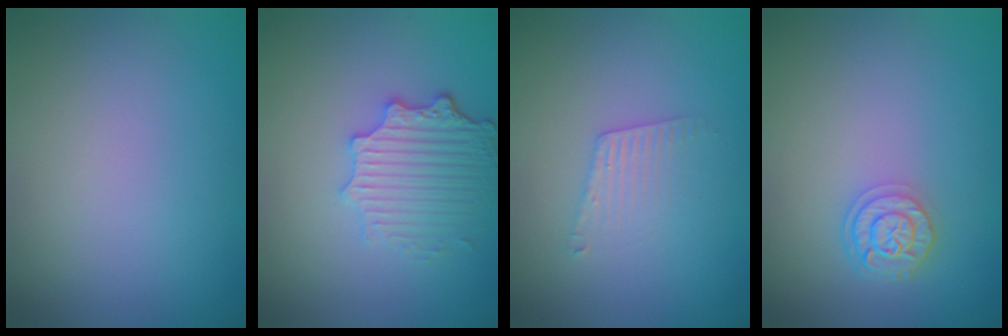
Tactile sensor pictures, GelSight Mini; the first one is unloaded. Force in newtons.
{"total": 3.9, "press": 3.2, "slide": 2.3}
{"total": 1.7, "press": 1.7, "slide": 0.0}
{"total": 2.3, "press": 1.9, "slide": 1.3}